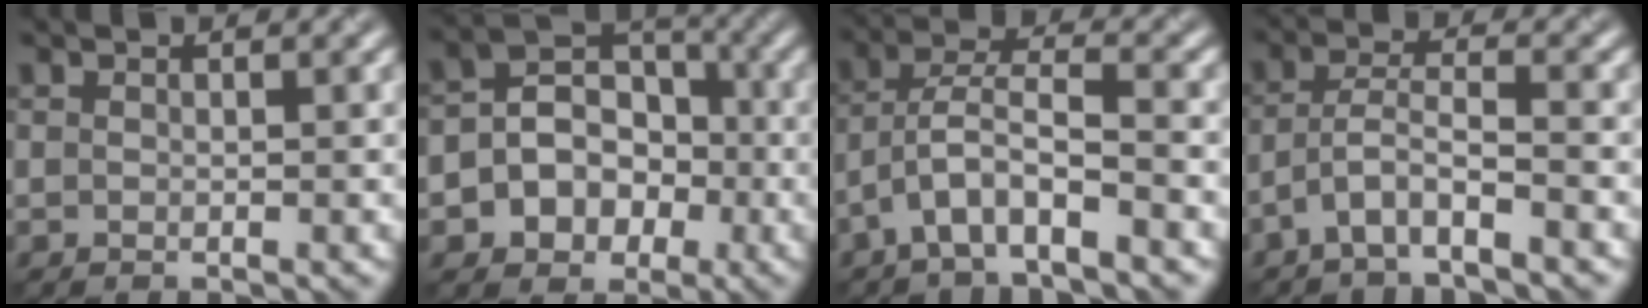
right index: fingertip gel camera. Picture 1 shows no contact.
{"total": 5.6, "force": [-1.2, 5.0, 2.3], "torque": [-0.021, 0.014, -0.044]}
{"total": 4.3, "force": [-2.5, 1.0, 3.3], "torque": [-0.064, 0.018, -0.055]}
{"total": 3.3, "force": [-2.3, 0.5, 2.2], "torque": [-0.046, 0.012, -0.056]}